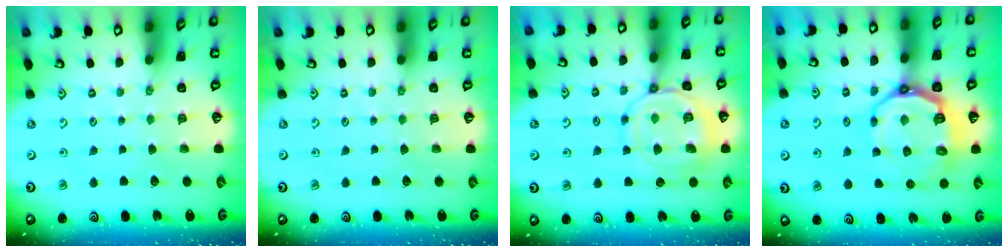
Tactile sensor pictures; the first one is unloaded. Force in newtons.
{"total": 0.0}
{"total": 12.7, "press": 12.7, "slide": 1.0}
{"total": 13.2, "press": 12.6, "slide": 4.2}